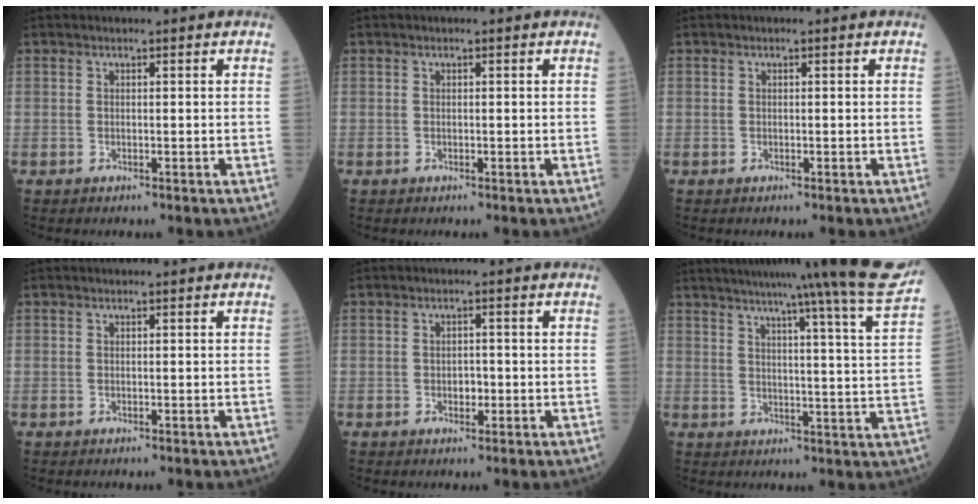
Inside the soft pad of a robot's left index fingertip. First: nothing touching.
{"total": 0.0}
{"total": 0.0}
{"total": 0.0}
{"total": 1.9, "force": [-0.5, 1.2, 1.4], "torque": [-0.019, 0.004, -0.005]}
{"total": 16.7, "force": [14.3, -3.3, 7.9], "torque": [-0.117, -0.066, 0.167]}